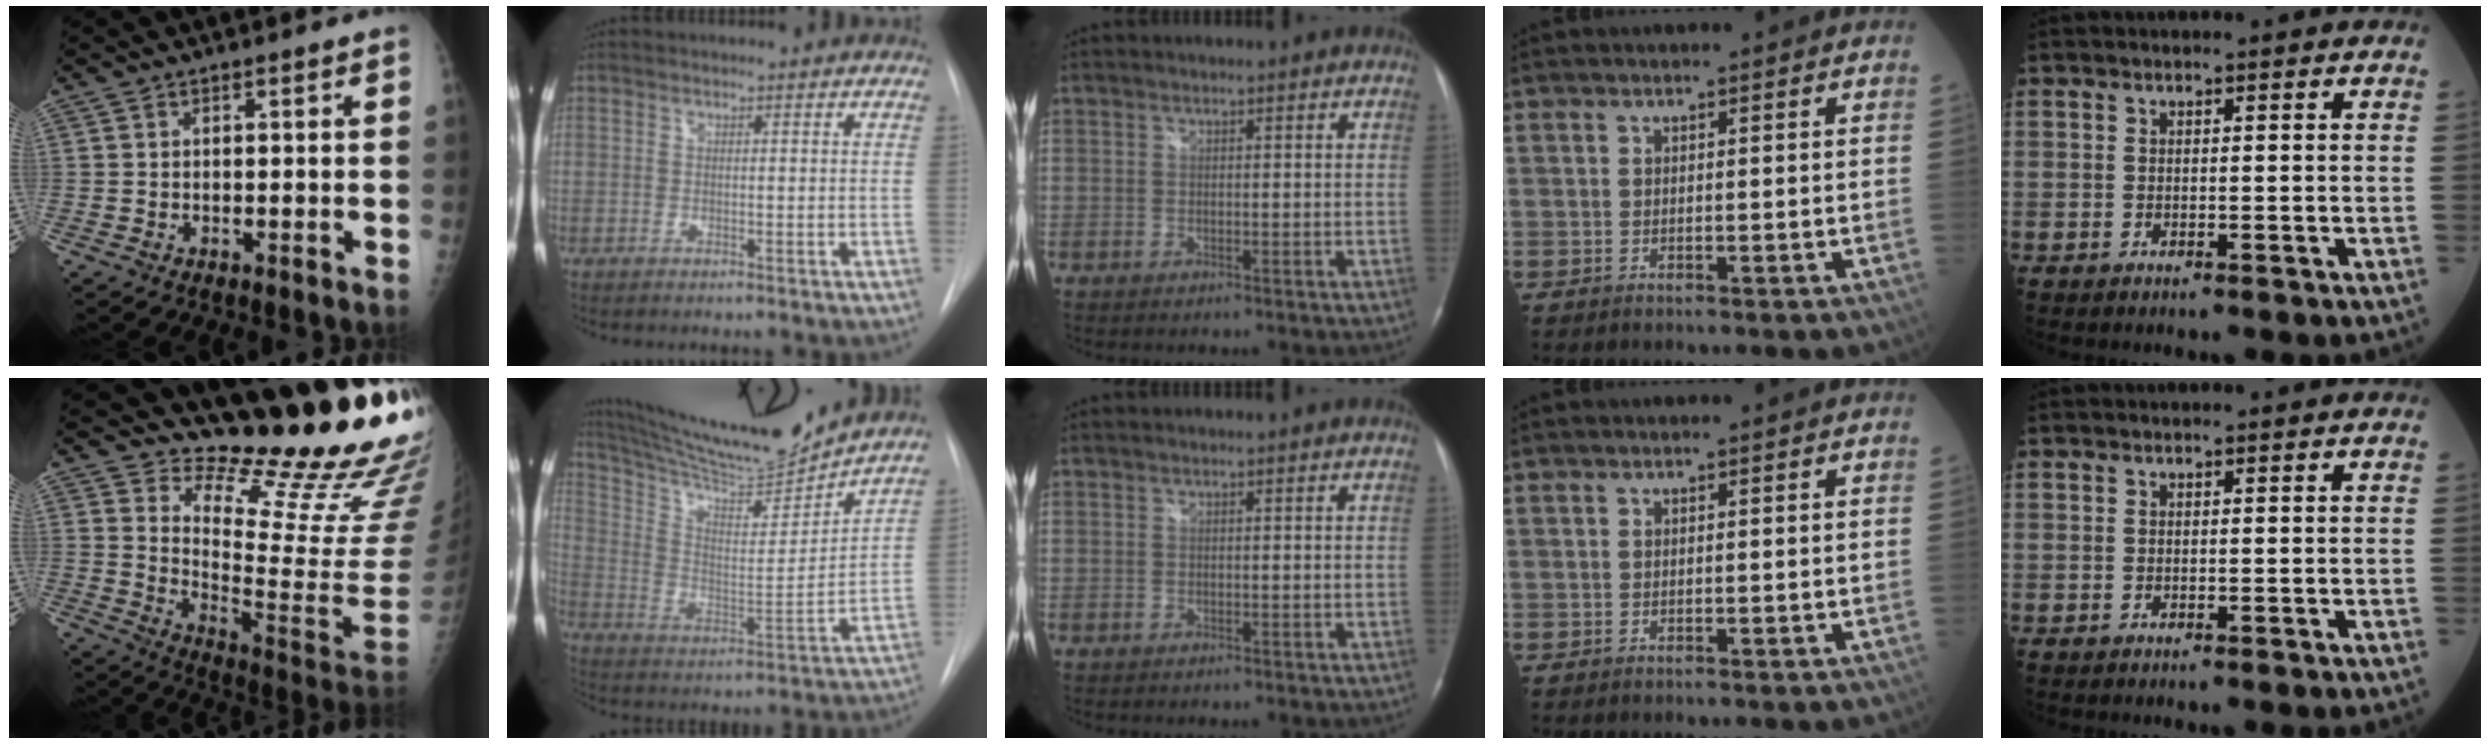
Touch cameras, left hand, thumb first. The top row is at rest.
{"thumb": {"total": 21.6, "force": [18.8, 3.0, 10.4], "torque": [-0.121, -0.199, 0.256]}, "index": {"total": 17.3, "force": [16.4, 0.2, 5.5], "torque": [-0.114, -0.033, 0.271]}}